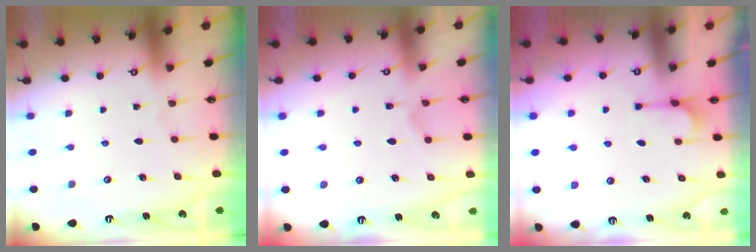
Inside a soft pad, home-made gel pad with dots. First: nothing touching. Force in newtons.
{"total": 2.0, "press": 1.5, "slide": 1.3}
{"total": 3.8, "press": 3.6, "slide": 1.0}